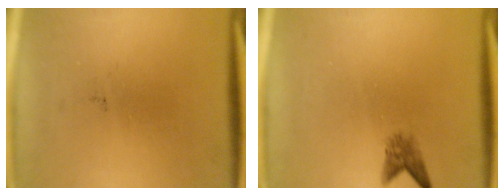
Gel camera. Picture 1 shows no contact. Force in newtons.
{"total": 2.0}